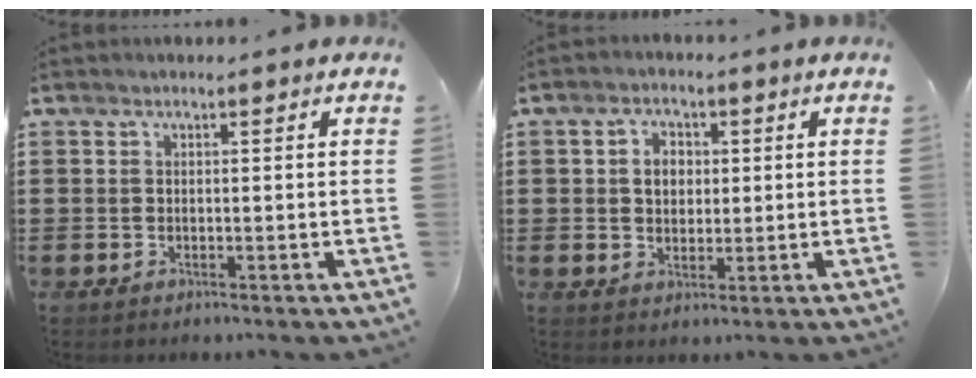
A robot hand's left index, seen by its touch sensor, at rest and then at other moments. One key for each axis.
{"total": 3.7, "fx": 0.6, "fy": 3.0, "fz": 2.2, "tx": -0.046, "ty": 0.008, "tz": 0.004}